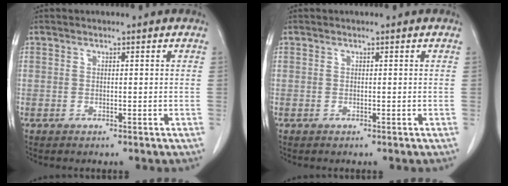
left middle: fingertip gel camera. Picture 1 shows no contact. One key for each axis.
{"total": 0.0}